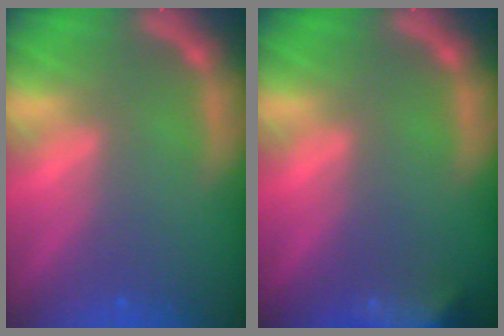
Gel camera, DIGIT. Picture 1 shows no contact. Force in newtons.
{"total": 7.9}